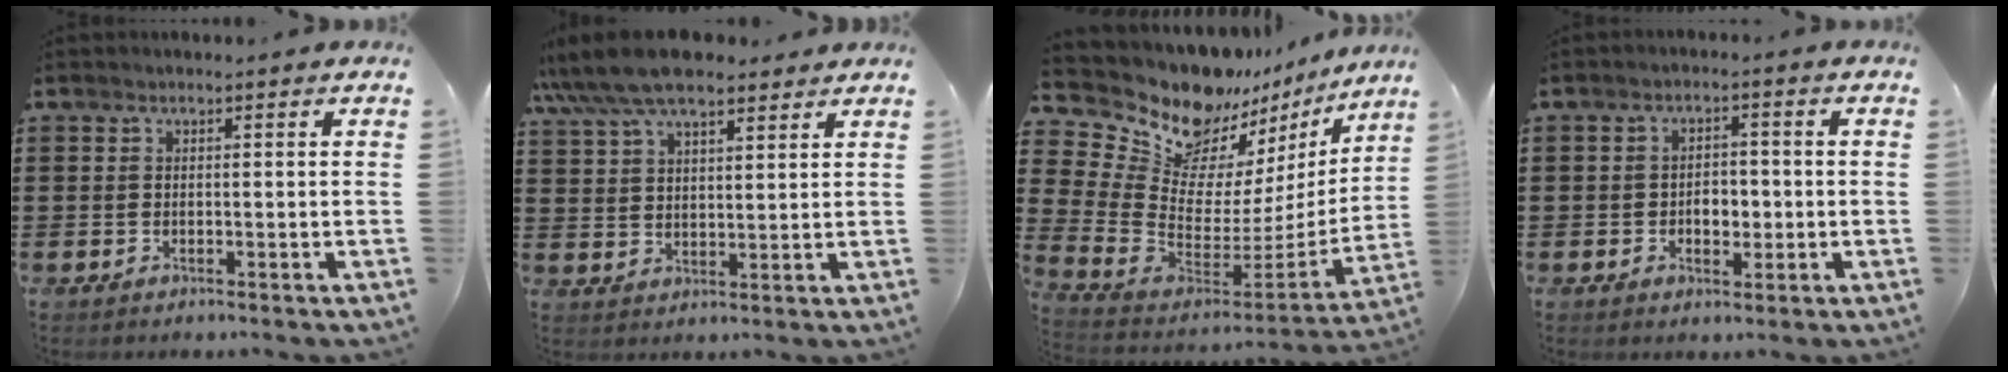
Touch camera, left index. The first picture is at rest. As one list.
[{"total": 8.9, "force": [7.4, 2.6, 4.1], "torque": [-0.104, -0.011, 0.139]}, {"total": 11.7, "force": [8.9, 6.4, 4.2], "torque": [-0.134, -0.082, 0.158]}, {"total": 3.1, "force": [-0.8, 2.0, 2.3], "torque": [-0.040, 0.000, -0.021]}]